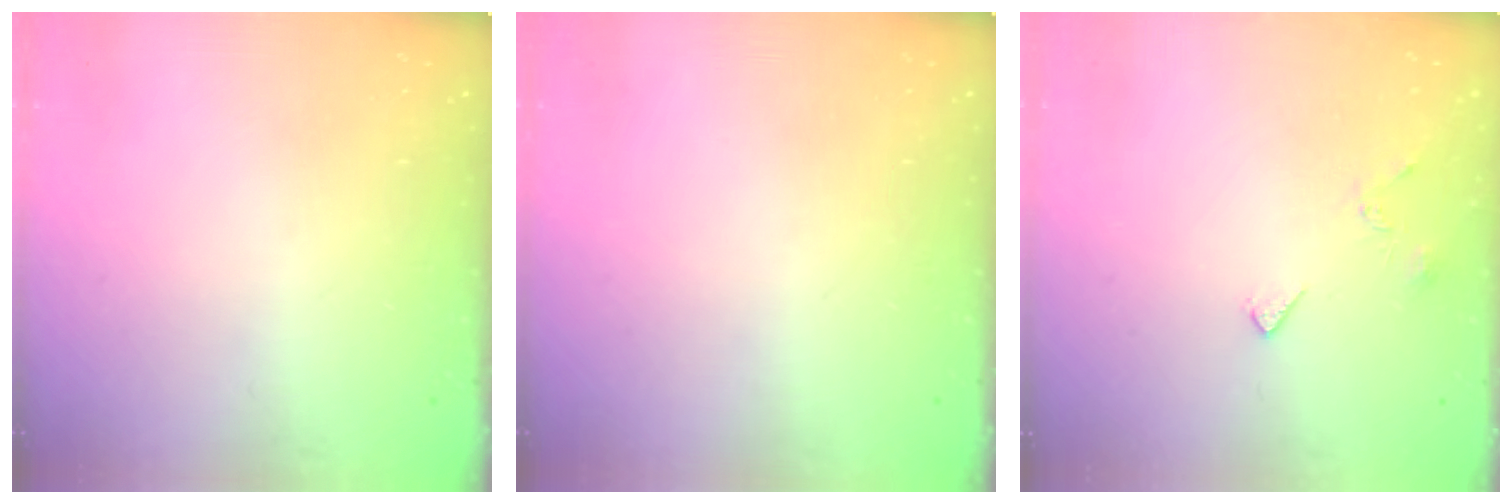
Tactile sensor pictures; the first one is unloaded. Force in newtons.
{"total": 0.0}
{"total": 3.0, "press": 3.0, "slide": 0.7}